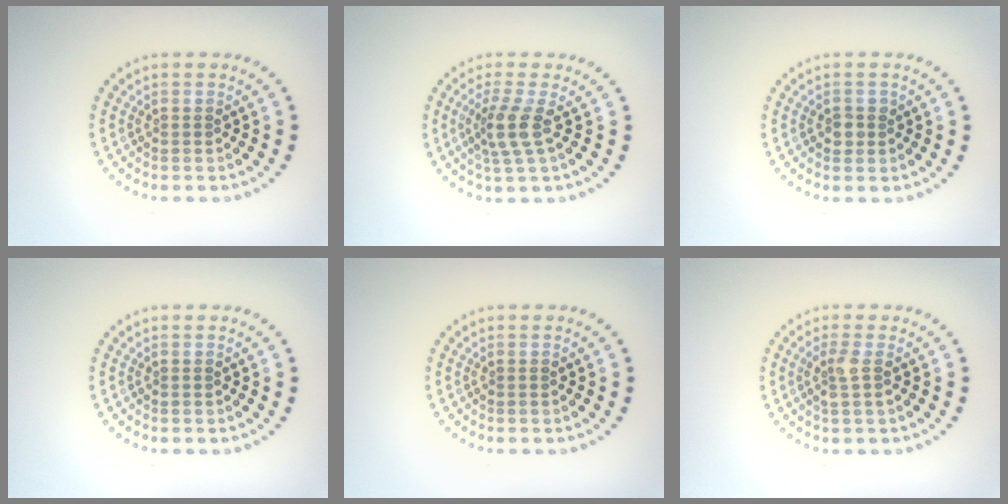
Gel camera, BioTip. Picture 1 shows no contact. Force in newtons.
{"total": 2.7, "press": 2.0, "slide": 1.8}
{"total": 1.3, "press": 1.2, "slide": 0.5}
{"total": 0.0}
{"total": 0.0}
{"total": 1.7, "press": 1.4, "slide": 0.8}